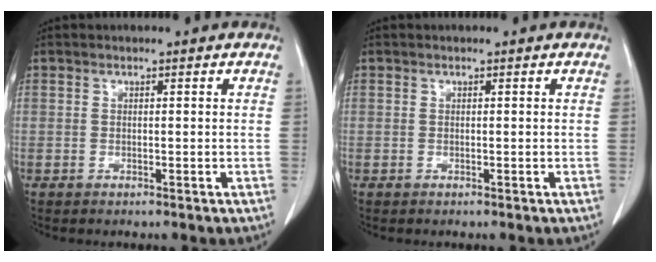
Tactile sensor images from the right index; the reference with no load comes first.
{"total": 0.0}